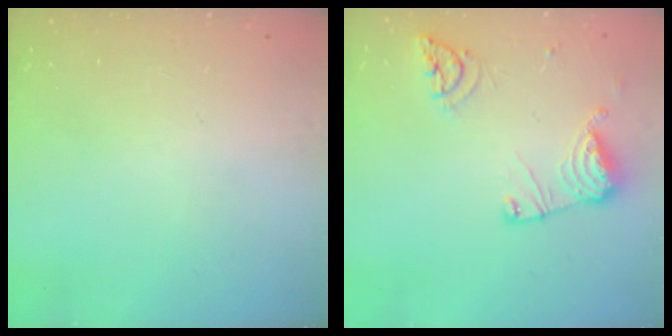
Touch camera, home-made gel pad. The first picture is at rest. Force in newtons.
{"total": 12.6, "press": 12.5, "slide": 1.5}